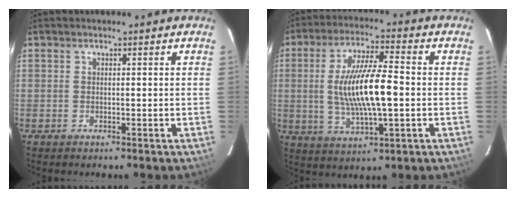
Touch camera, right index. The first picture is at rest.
{"total": 13.4, "force": [-0.7, 3.1, 13.0], "torque": [-0.246, -0.002, -0.007]}